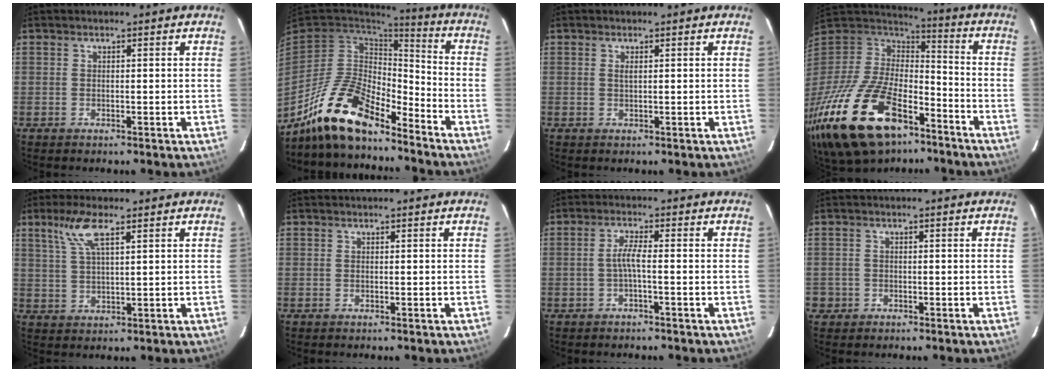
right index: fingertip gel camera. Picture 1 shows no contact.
{"total": 17.2, "force": [-13.6, 5.0, 9.2], "torque": [-0.182, -0.004, -0.258]}
{"total": 0.7, "force": [0.3, 0.1, 0.7], "torque": [-0.013, 0.002, 0.005]}
{"total": 32.9, "force": [-19.7, 16.0, 20.8], "torque": [-0.447, -0.043, -0.320]}
{"total": 6.4, "force": [3.6, 1.5, 5.0], "torque": [-0.106, 0.007, 0.075]}
{"total": 0.0}
{"total": 2.6, "force": [-1.0, -0.1, 2.4], "torque": [-0.048, 0.003, -0.019]}
{"total": 2.4, "force": [-0.9, 2.2, 0.0], "torque": [-0.001, 0.011, -0.011]}